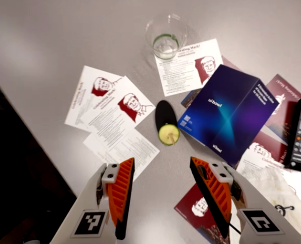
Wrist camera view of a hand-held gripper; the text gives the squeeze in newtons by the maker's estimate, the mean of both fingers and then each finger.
{"total": 0.7, "left": 0.9, "right": 0.4}